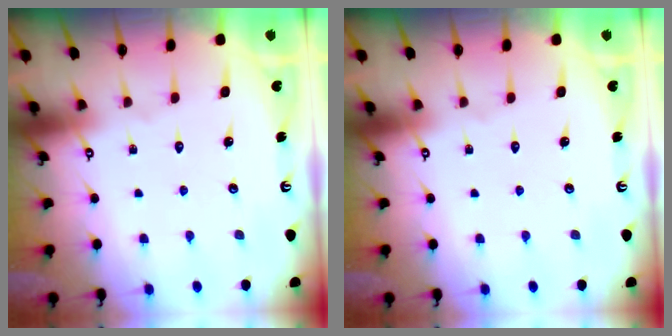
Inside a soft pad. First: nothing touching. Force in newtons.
{"total": 0.0}